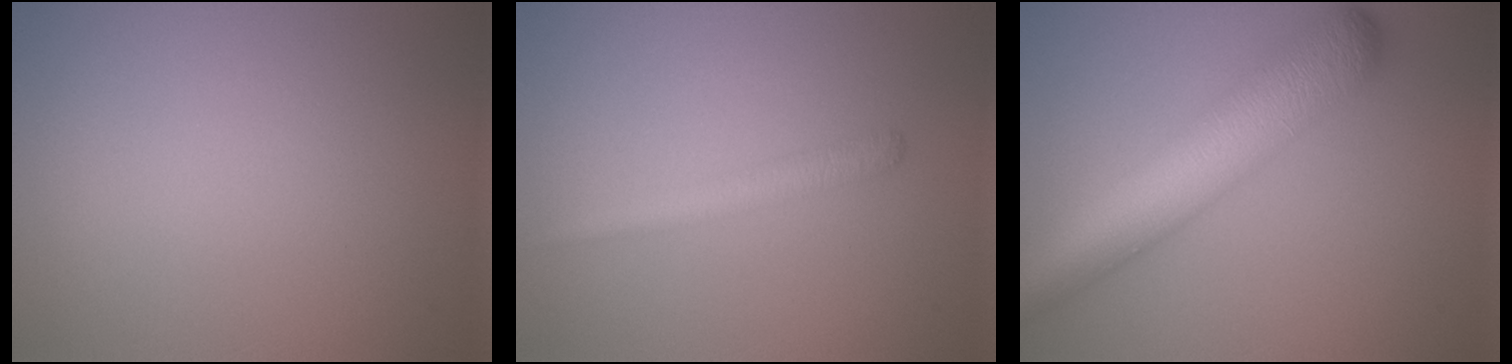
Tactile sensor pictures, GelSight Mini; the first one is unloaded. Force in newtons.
{"total": 1.9, "press": 1.8, "slide": 0.1}
{"total": 8.5, "press": 8.5, "slide": 0.3}